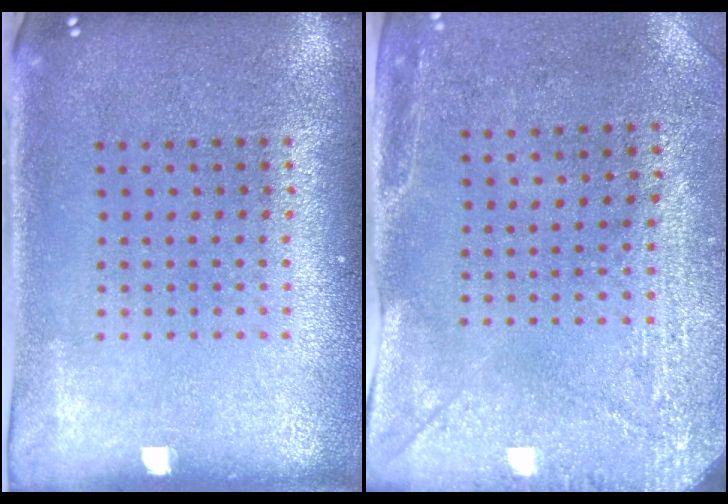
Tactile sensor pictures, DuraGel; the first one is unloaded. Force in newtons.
{"total": 3.0, "press": 2.4, "slide": 1.8}